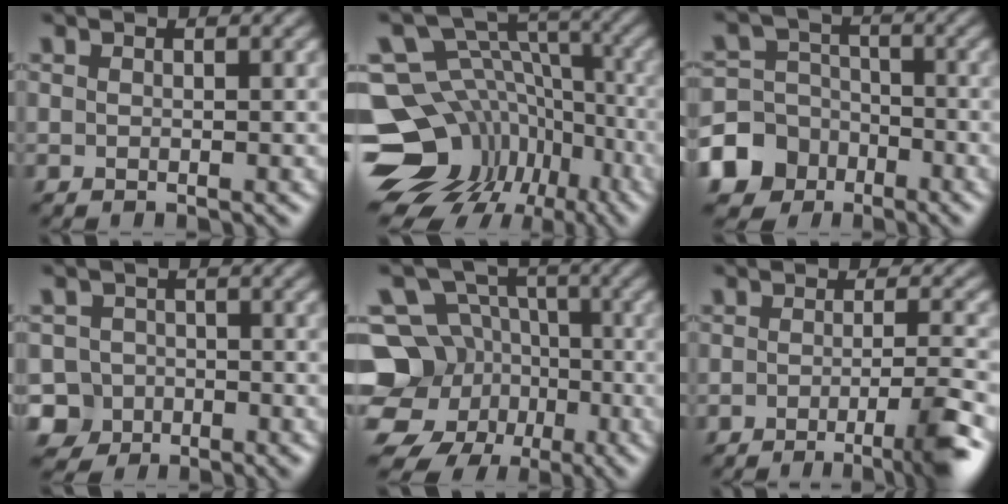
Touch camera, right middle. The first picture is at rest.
{"total": 14.8, "force": [-6.2, 11.8, 6.3], "torque": [-0.125, 0.005, -0.084]}
{"total": 9.1, "force": [-5.2, 7.4, 1.5], "torque": [-0.036, -0.019, -0.119]}
{"total": 5.8, "force": [-3.5, 4.7, 0.8], "torque": [0.011, -0.010, -0.068]}
{"total": 12.6, "force": [-4.3, 11.2, 3.7], "torque": [-0.074, -0.007, -0.096]}
{"total": 5.1, "force": [-2.5, 1.0, 4.3], "torque": [-0.058, -0.006, -0.041]}